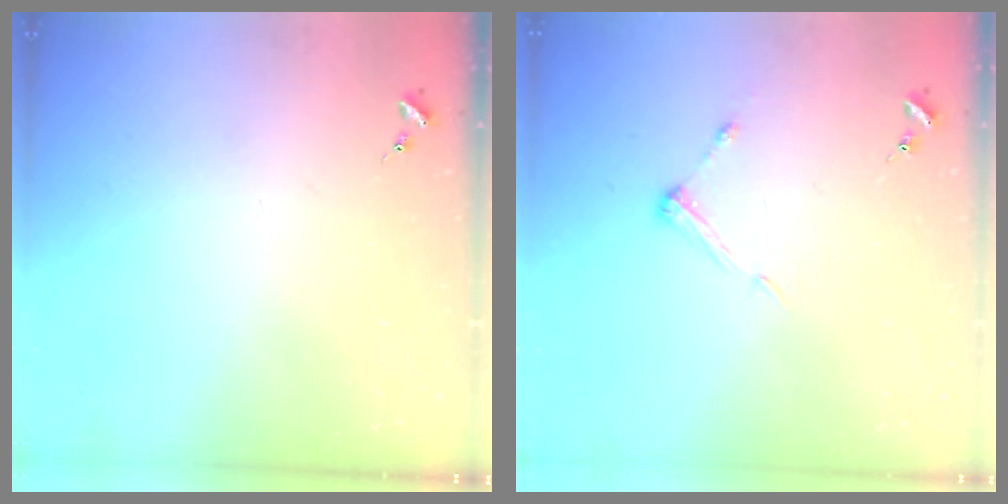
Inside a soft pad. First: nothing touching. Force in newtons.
{"total": 5.6, "press": 5.5, "slide": 0.7}